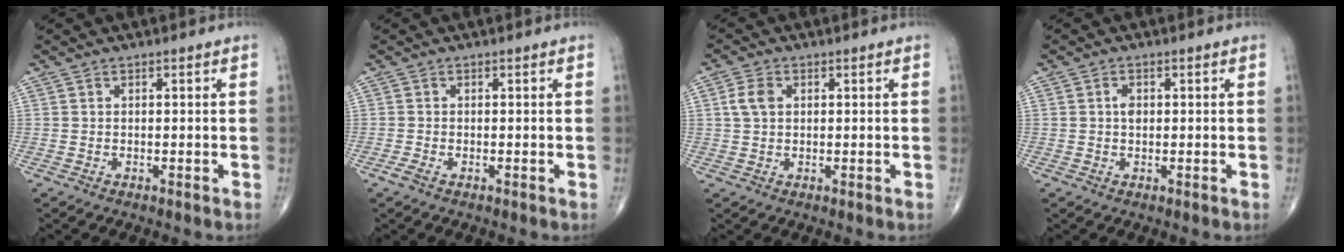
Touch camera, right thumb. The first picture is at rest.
{"total": 1.1, "force": [-0.7, 0.4, 0.8], "torque": [-0.027, -0.004, -0.017]}
{"total": 3.7, "force": [0.8, 2.6, 2.6], "torque": [-0.054, 0.005, 0.014]}
{"total": 1.8, "force": [0.2, 1.3, 1.3], "torque": [-0.018, 0.002, 0.002]}